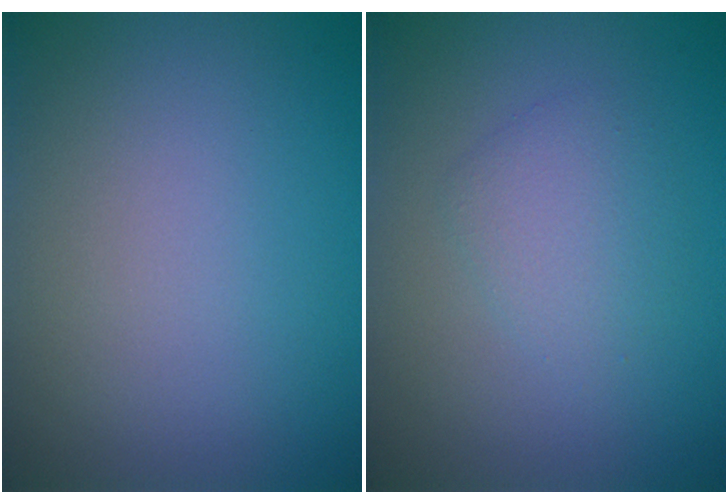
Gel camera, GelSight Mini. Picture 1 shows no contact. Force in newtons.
{"total": 2.2, "press": 2.2, "slide": 0.0}